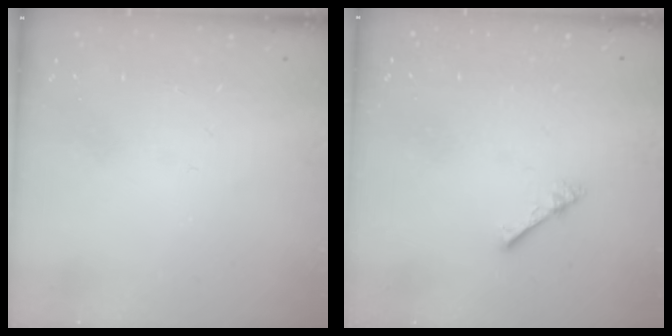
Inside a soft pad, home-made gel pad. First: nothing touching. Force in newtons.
{"total": 1.0, "press": 1.0, "slide": 0.3}